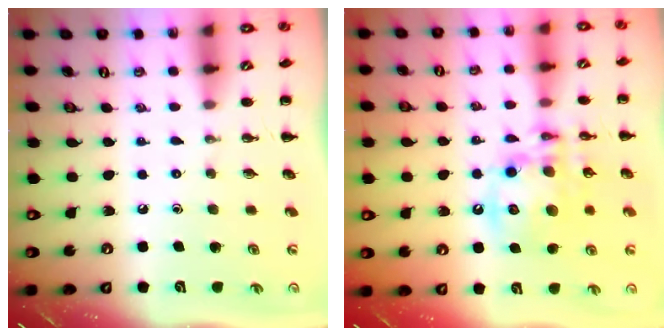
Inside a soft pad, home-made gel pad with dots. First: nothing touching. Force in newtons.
{"total": 14.3, "press": 14.0, "slide": 3.2}